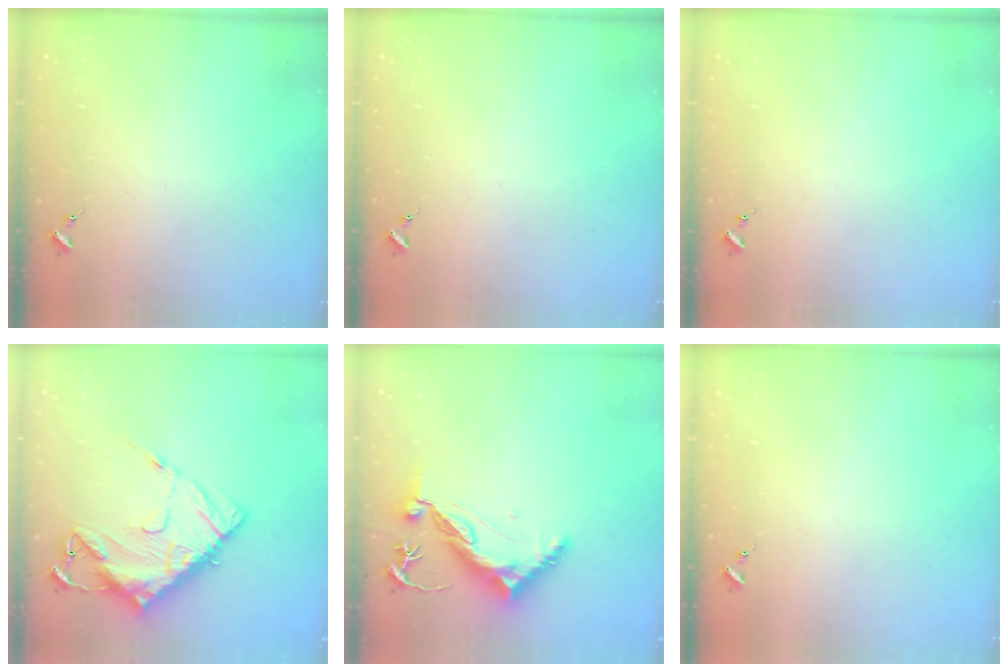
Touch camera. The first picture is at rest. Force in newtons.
{"total": 0.0}
{"total": 0.0}
{"total": 16.9, "press": 16.8, "slide": 1.8}
{"total": 10.7, "press": 10.6, "slide": 1.2}
{"total": 0.0}